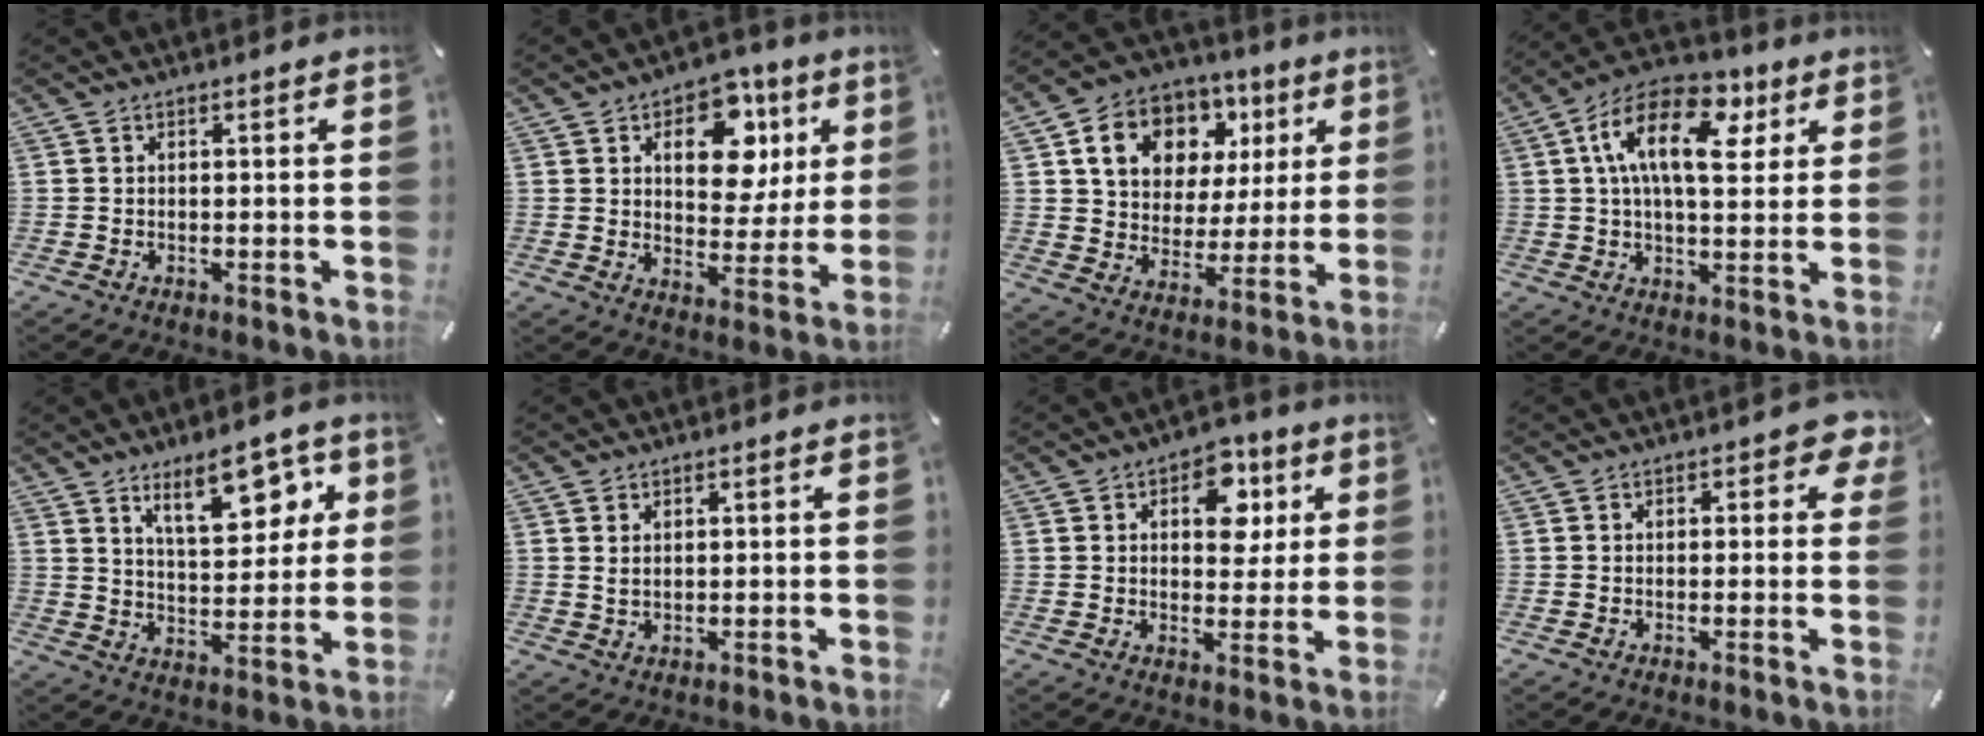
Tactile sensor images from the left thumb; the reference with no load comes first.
{"total": 14.0, "force": [5.9, 9.1, 8.8], "torque": [-0.115, -0.020, 0.098]}
{"total": 13.6, "force": [6.0, 10.9, 5.6], "torque": [-0.099, -0.018, 0.114]}
{"total": 17.2, "force": [6.1, 9.1, 13.2], "torque": [-0.241, -0.009, 0.099]}
{"total": 13.5, "force": [7.7, 6.4, 9.0], "torque": [-0.114, -0.034, 0.128]}
{"total": 1.6, "force": [0.9, 0.9, 1.0], "torque": [-0.021, 0.002, 0.015]}
{"total": 10.3, "force": [3.7, 7.2, 6.3], "torque": [-0.067, -0.005, 0.056]}
{"total": 3.4, "force": [1.2, 1.9, 2.6], "torque": [-0.028, 0.001, 0.015]}